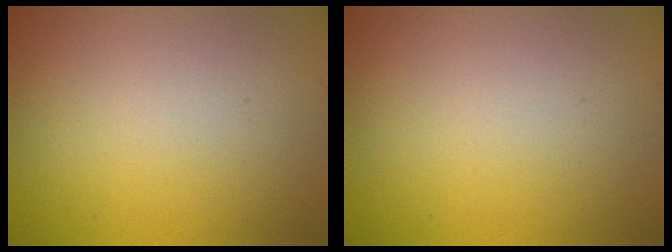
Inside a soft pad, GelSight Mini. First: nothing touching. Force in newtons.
{"total": 0.0}